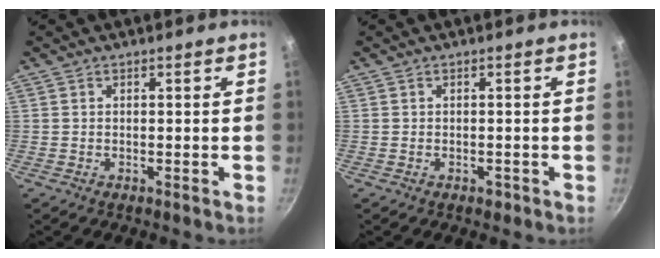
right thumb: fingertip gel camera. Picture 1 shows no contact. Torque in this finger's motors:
{"motor_torque": [0.19, 0.18, 0.40, -0.32, -0.02]}